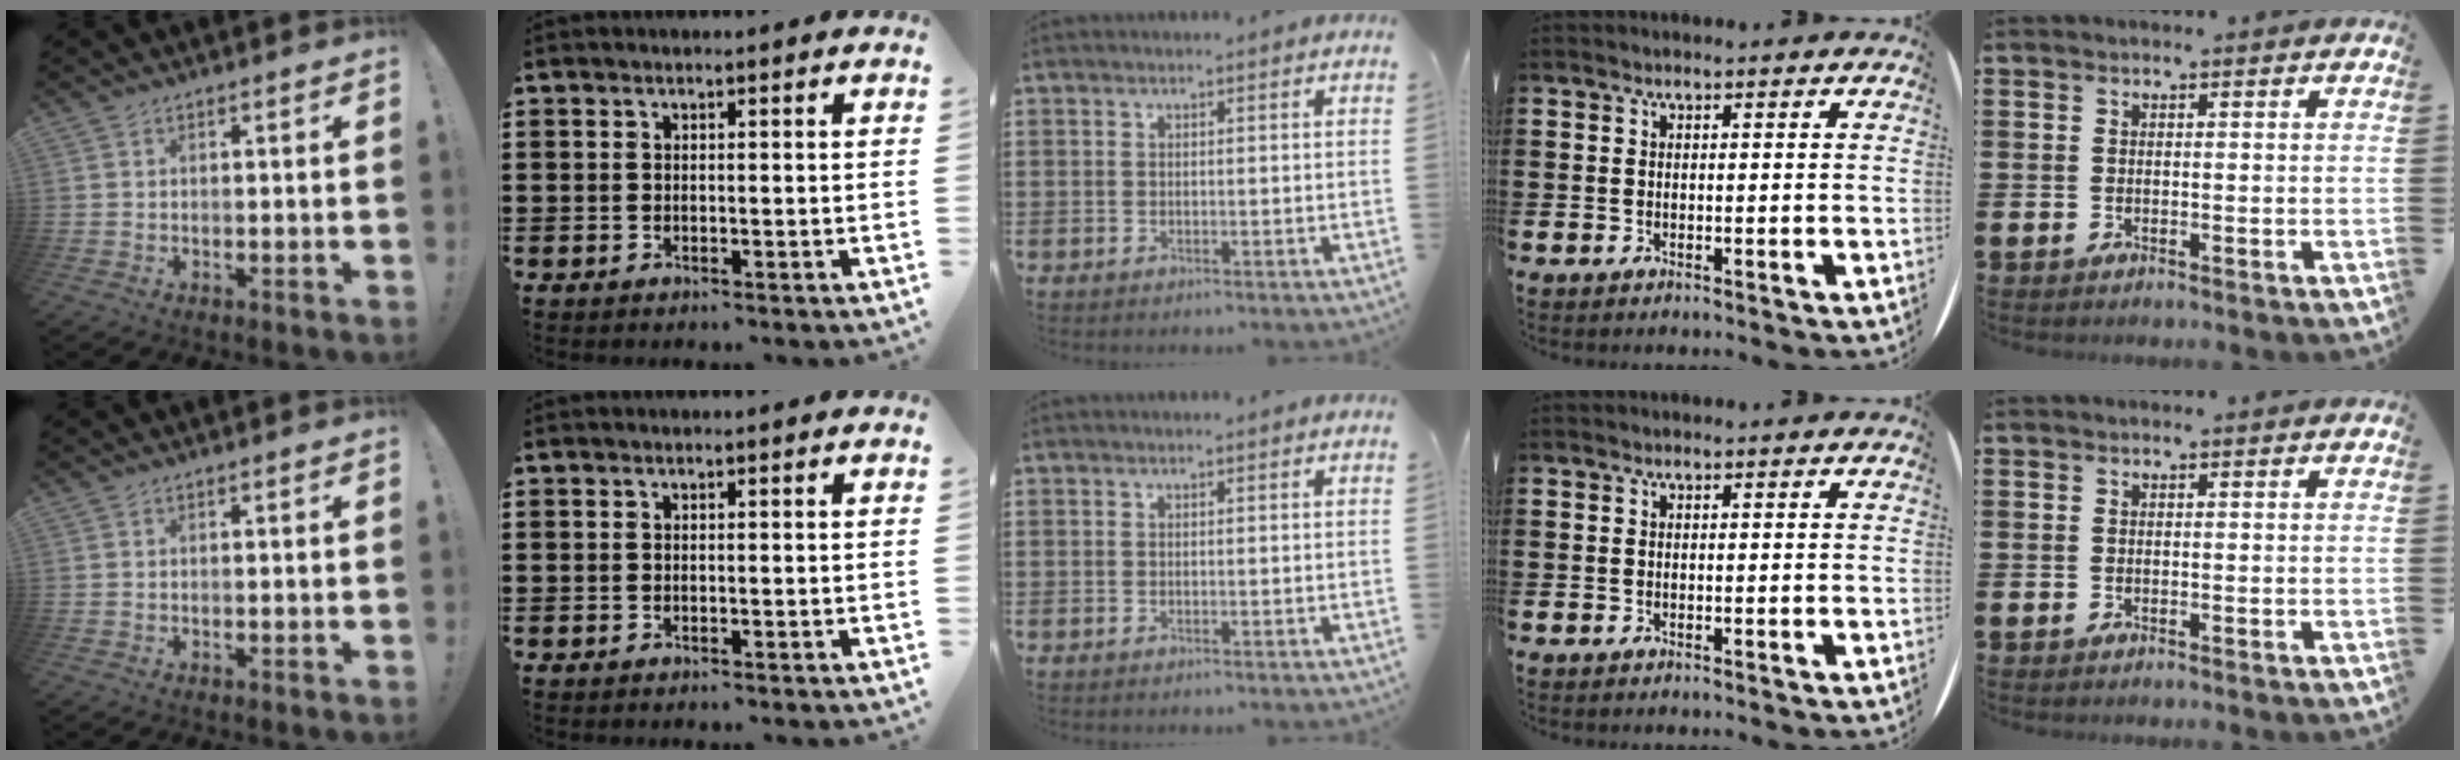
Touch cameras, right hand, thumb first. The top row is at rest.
{}